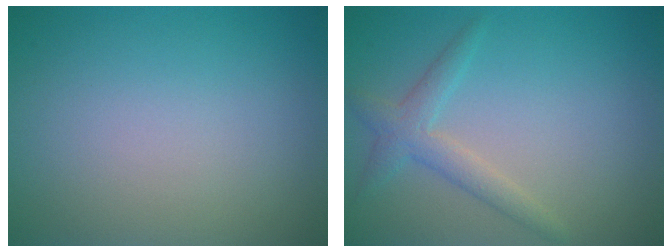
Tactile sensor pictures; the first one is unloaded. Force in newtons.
{"total": 2.4, "press": 2.4, "slide": 0.2}